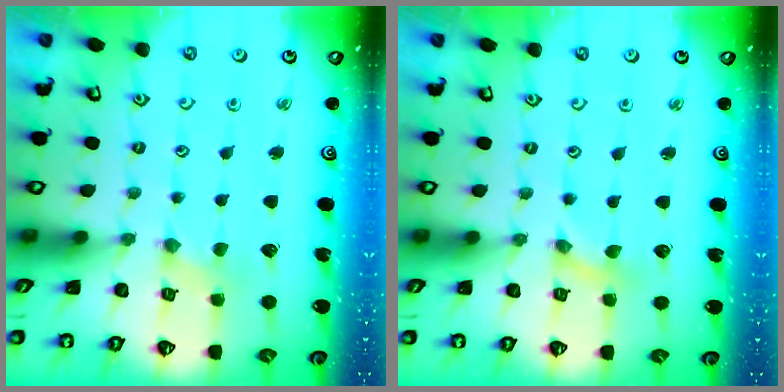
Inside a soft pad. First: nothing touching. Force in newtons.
{"total": 0.0}